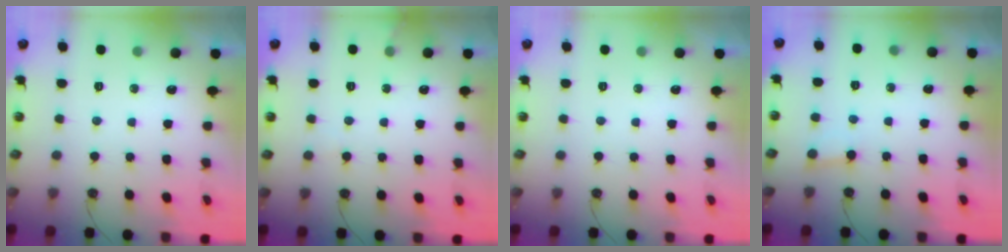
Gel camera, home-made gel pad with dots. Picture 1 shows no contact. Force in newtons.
{"total": 5.3, "press": 5.3, "slide": 0.4}
{"total": 0.0}
{"total": 2.2, "press": 2.2, "slide": 0.1}